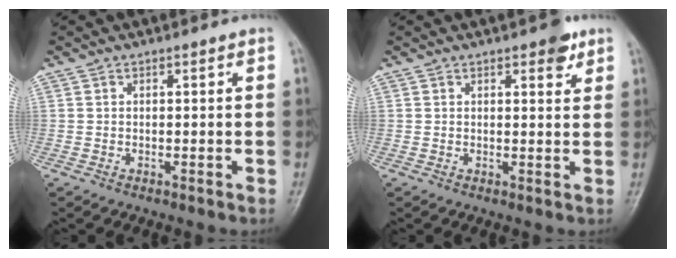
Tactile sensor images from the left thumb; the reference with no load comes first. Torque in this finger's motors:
{"motor_torque": [3.81, 1.22, 0.08, -0.51, 0.06]}